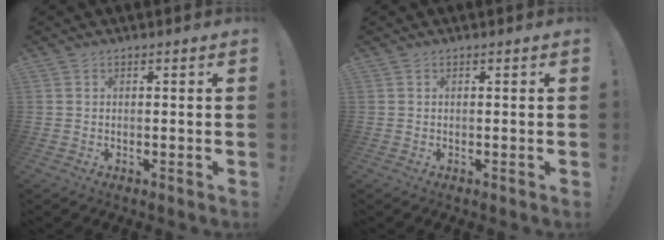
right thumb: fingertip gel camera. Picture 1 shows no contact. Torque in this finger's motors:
{"motor_torque": [0.00, 0.00, 0.00, 0.00, 0.00]}